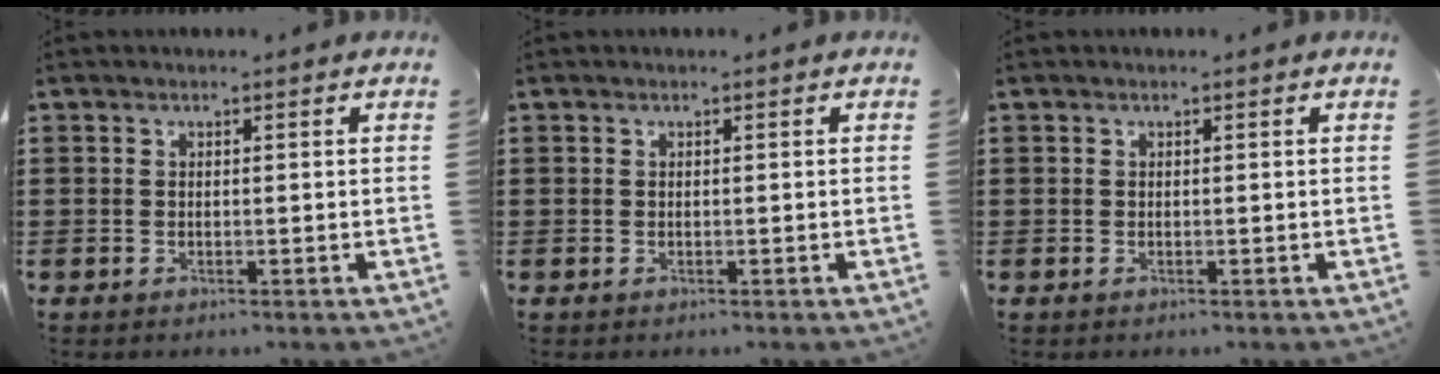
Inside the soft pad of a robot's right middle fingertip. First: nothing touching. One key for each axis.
{"total": 0.0}
{"total": 0.0}